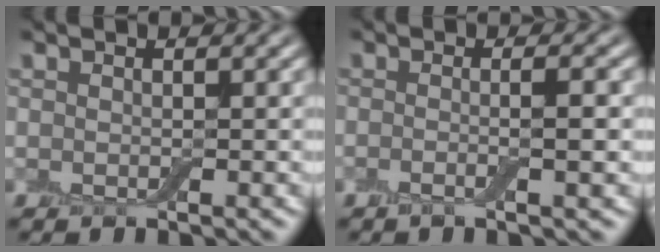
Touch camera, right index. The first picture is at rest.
{"total": 2.9, "force": [-0.3, 0.9, 2.8], "torque": [-0.026, -0.001, -0.023]}